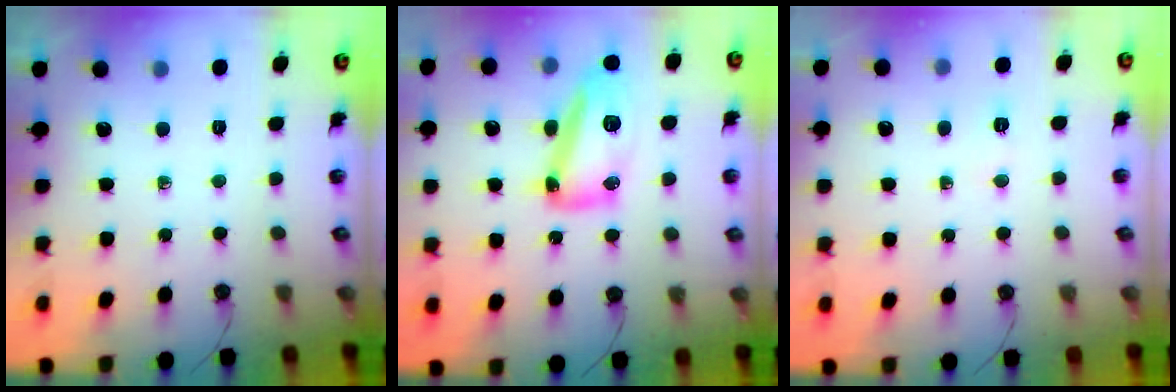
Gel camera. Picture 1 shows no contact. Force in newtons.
{"total": 14.1, "press": 14.0, "slide": 1.4}
{"total": 17.8, "press": 5.9, "slide": 16.8}